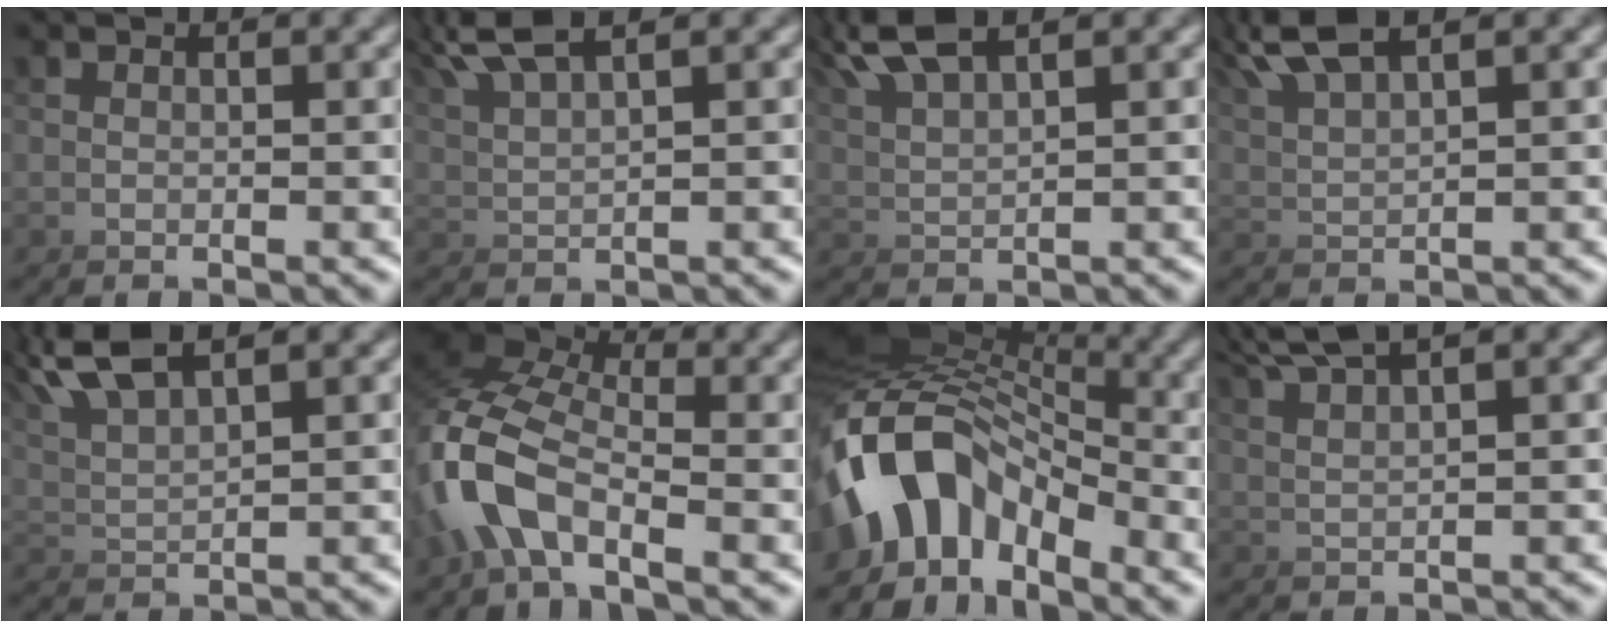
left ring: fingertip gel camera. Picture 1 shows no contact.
{"total": 2.8, "force": [2.7, -0.1, 0.5], "torque": [-0.067, 0.006, 0.047]}
{"total": 2.7, "force": [2.7, -0.1, 0.2], "torque": [-0.066, 0.002, 0.048]}
{"total": 2.7, "force": [2.6, 0.0, 0.2], "torque": [-0.067, 0.003, 0.047]}
{"total": 3.2, "force": [3.1, 0.1, 0.6], "torque": [-0.085, 0.009, 0.050]}
{"total": 3.9, "force": [-0.7, 2.9, 2.4], "torque": [-0.111, 0.005, -0.023]}
{"total": 8.8, "force": [-1.9, 6.1, 6.1], "torque": [-0.157, 0.004, -0.046]}
{"total": 3.0, "force": [2.6, -0.2, 1.4], "torque": [-0.059, 0.003, 0.045]}